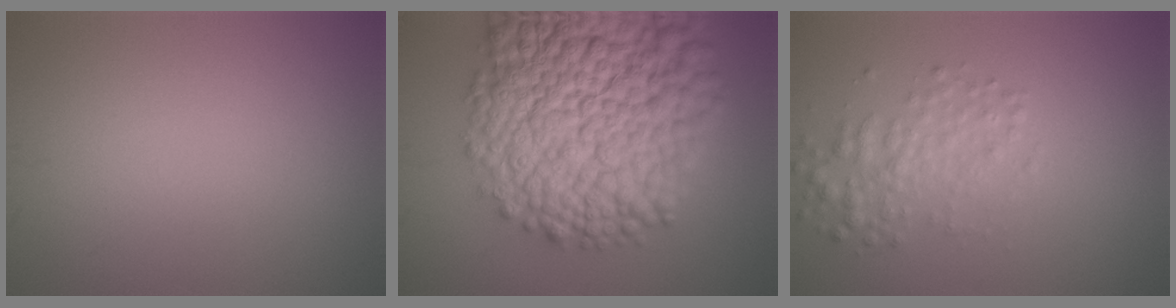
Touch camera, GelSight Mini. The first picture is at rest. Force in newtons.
{"total": 18.0, "press": 18.0, "slide": 0.8}
{"total": 2.7, "press": 2.7, "slide": 0.0}